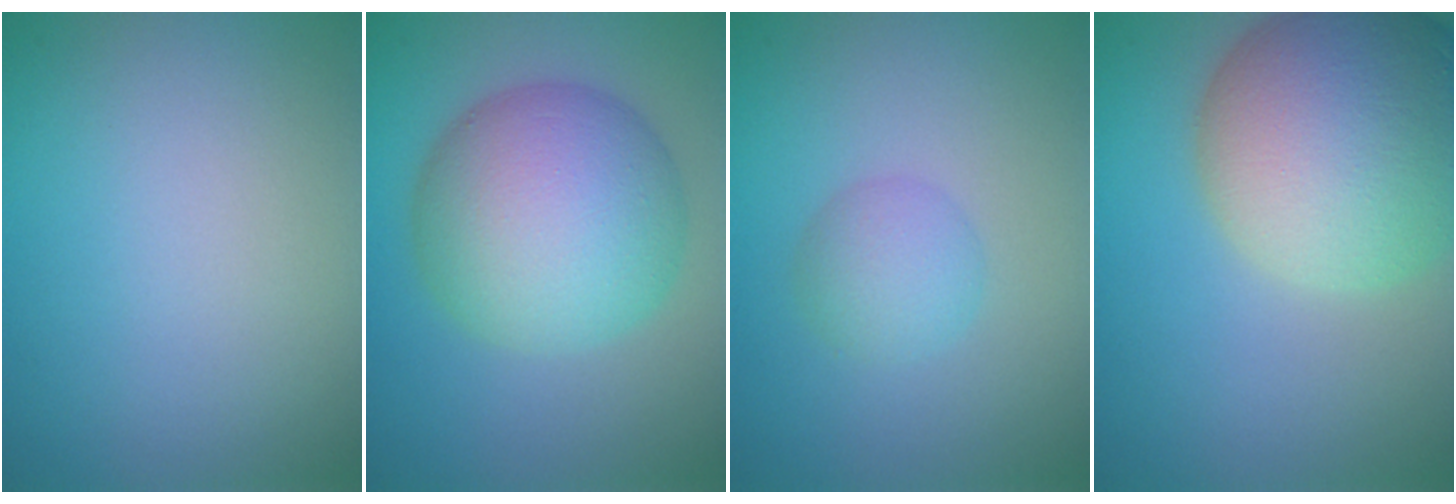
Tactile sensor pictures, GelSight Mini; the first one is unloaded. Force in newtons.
{"total": 10.0, "press": 10.0, "slide": 0.1}
{"total": 2.5, "press": 2.5, "slide": 0.1}
{"total": 12.5, "press": 12.5, "slide": 0.8}